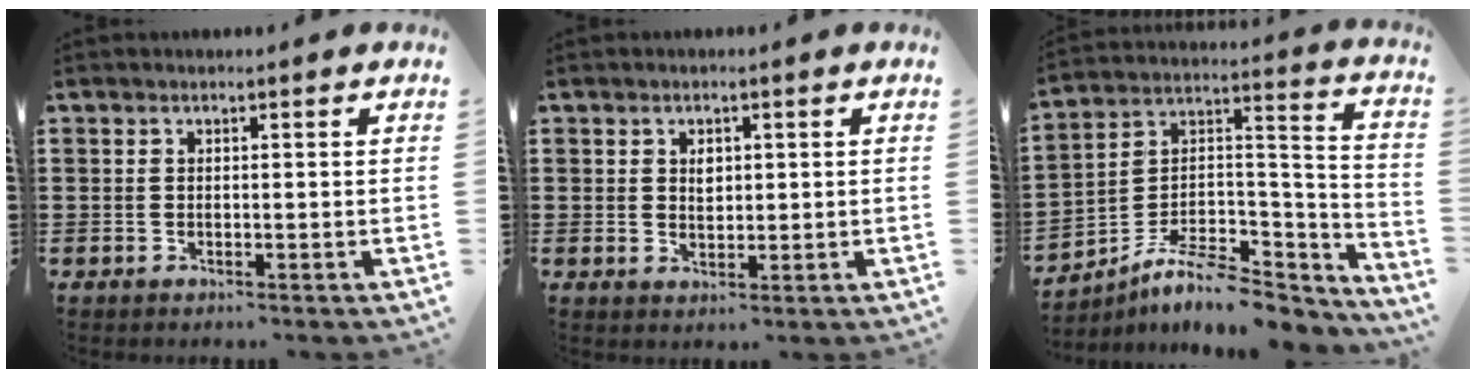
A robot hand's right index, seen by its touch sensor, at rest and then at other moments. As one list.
[{"total": 1.8, "force": [0.6, 1.2, 1.2], "torque": [-0.017, 0.004, 0.008]}, {"total": 8.6, "force": [-6.8, 3.0, 4.4], "torque": [-0.090, 0.007, -0.135]}]